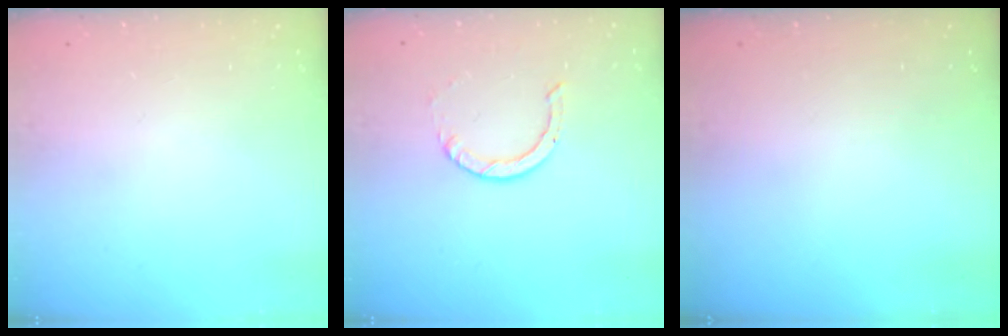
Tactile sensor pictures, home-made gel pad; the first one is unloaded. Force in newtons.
{"total": 2.2, "press": 2.2, "slide": 0.2}
{"total": 0.0}